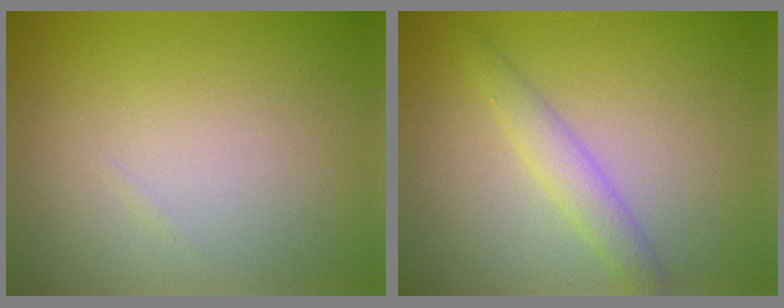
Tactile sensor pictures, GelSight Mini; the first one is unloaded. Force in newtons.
{"total": 2.2, "press": 2.2, "slide": 0.0}